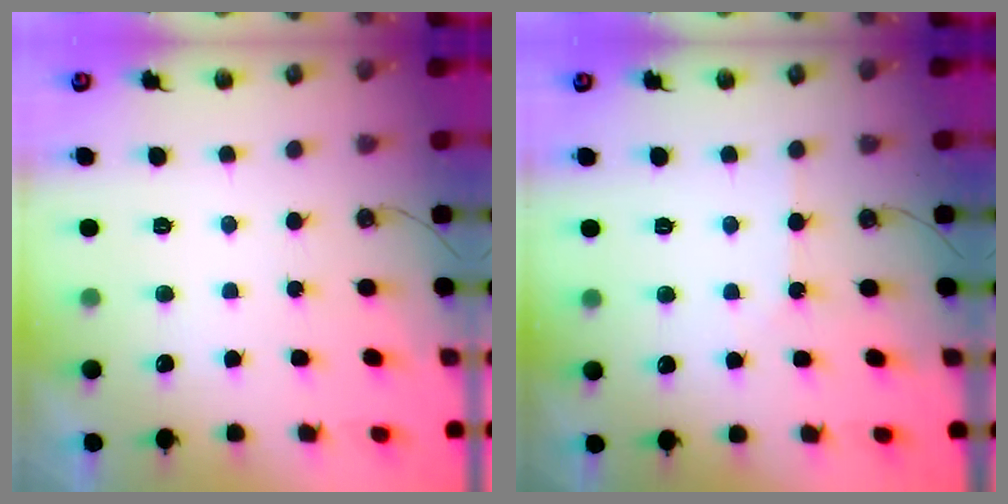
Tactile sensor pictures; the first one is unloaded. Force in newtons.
{"total": 3.7, "press": 3.7, "slide": 0.5}